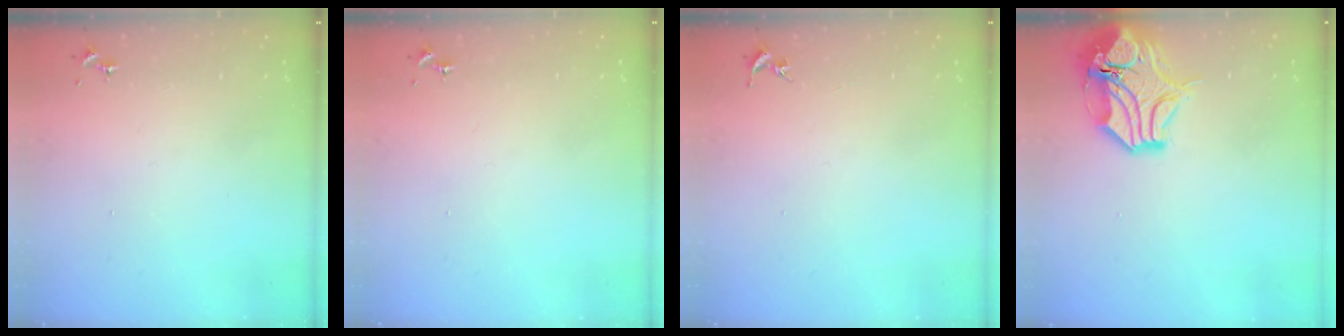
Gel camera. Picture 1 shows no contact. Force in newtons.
{"total": 0.0}
{"total": 0.0}
{"total": 15.1, "press": 14.9, "slide": 2.5}